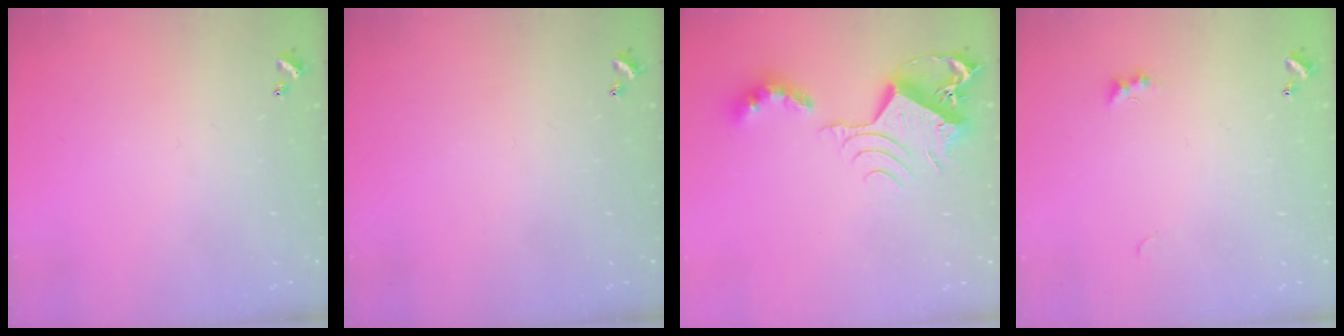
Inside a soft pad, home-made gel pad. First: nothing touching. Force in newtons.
{"total": 0.0}
{"total": 11.6, "press": 11.6, "slide": 1.2}
{"total": 1.4, "press": 1.3, "slide": 0.5}